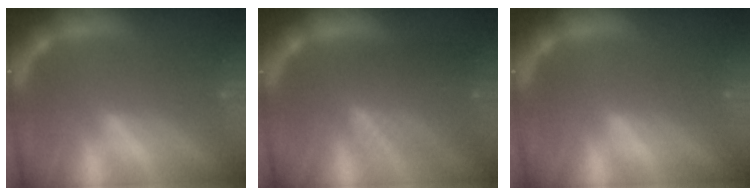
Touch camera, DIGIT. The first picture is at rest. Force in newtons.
{"total": 7.1}
{"total": 0.0}